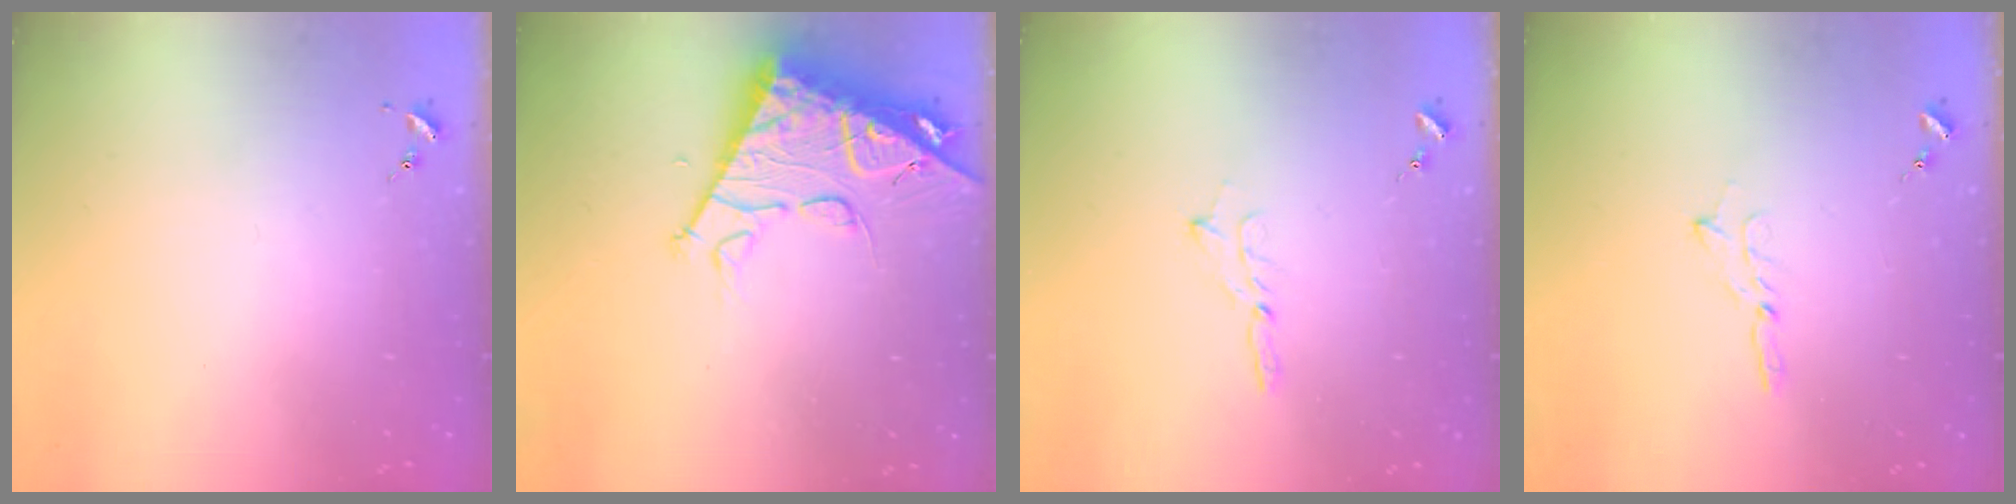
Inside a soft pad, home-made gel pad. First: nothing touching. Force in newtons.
{"total": 13.9, "press": 13.8, "slide": 1.4}
{"total": 2.3, "press": 2.3, "slide": 0.2}
{"total": 2.0, "press": 2.0, "slide": 0.2}